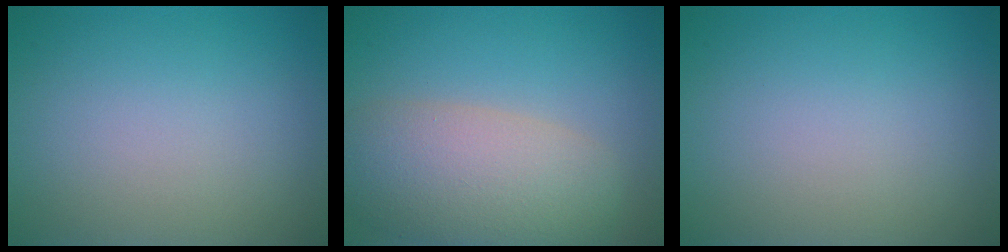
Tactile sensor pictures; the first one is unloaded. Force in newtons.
{"total": 7.6, "press": 7.6, "slide": 0.4}
{"total": 0.0}